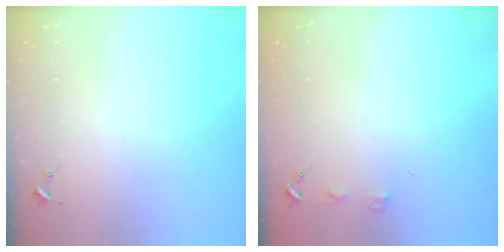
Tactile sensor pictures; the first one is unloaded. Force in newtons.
{"total": 3.4, "press": 3.4, "slide": 0.3}